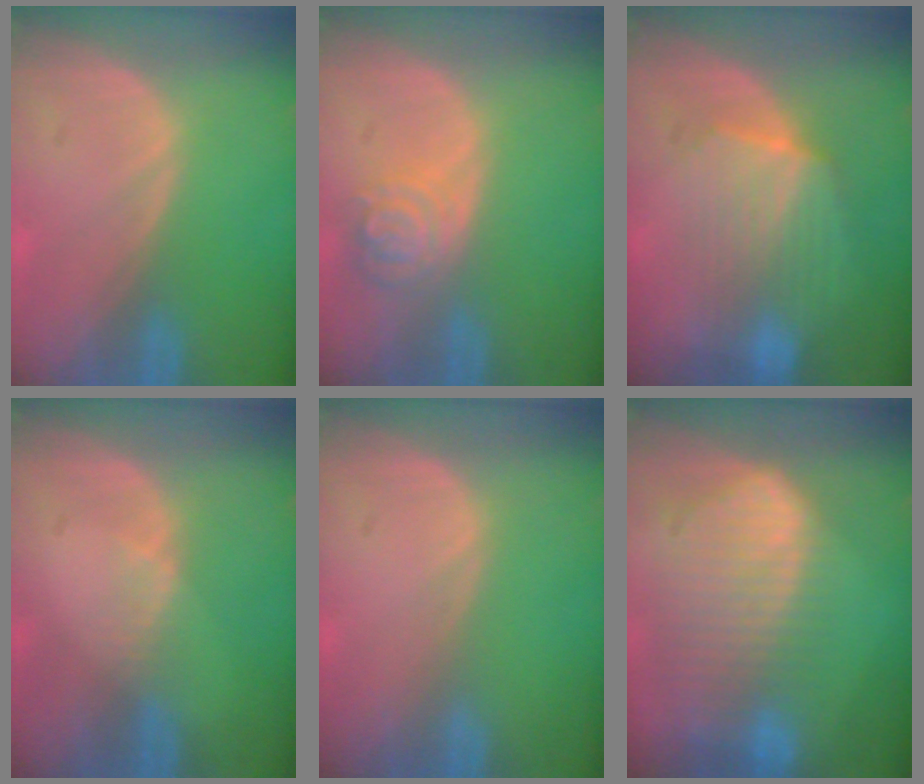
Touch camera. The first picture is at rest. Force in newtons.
{"total": 5.0, "press": 4.4, "slide": 2.3}
{"total": 7.0, "press": 6.8, "slide": 1.2}
{"total": 1.1, "press": 1.1, "slide": 0.2}
{"total": 0.0}
{"total": 10.6, "press": 9.1, "slide": 5.3}